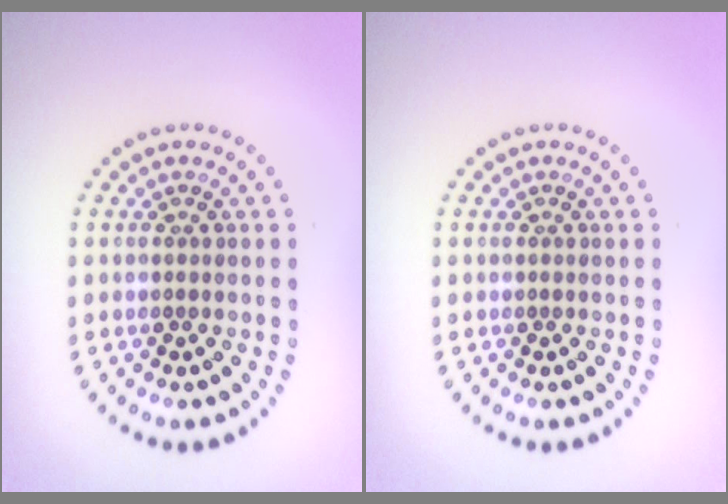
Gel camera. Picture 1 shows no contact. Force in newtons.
{"total": 0.0}